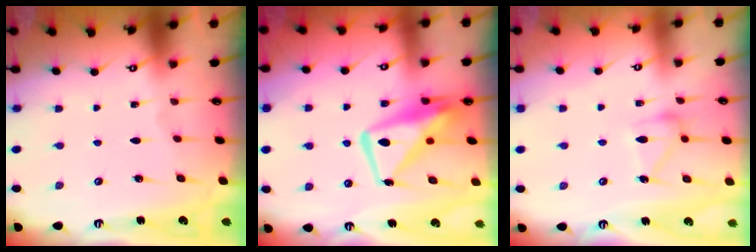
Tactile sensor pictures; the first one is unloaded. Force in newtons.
{"total": 12.1, "press": 12.0, "slide": 1.3}
{"total": 13.9, "press": 13.9, "slide": 0.5}